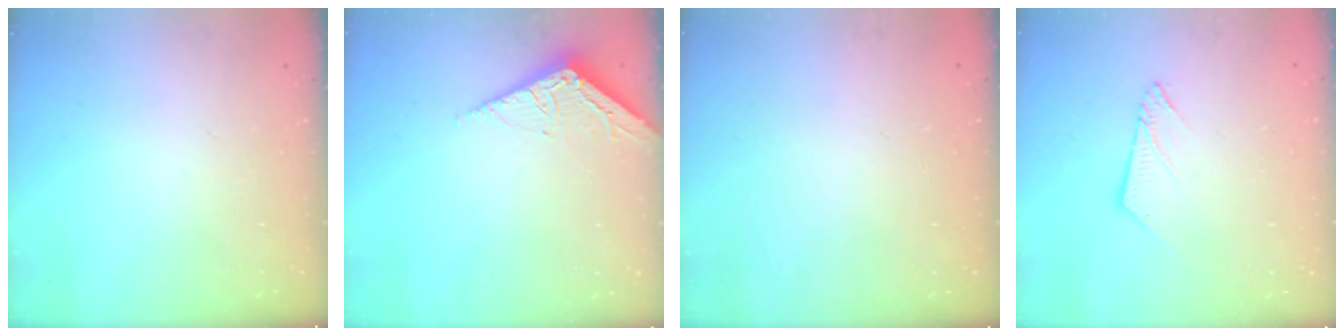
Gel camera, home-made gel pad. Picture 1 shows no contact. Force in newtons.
{"total": 3.8, "press": 3.8, "slide": 0.3}
{"total": 0.0}
{"total": 5.5, "press": 5.5, "slide": 0.4}